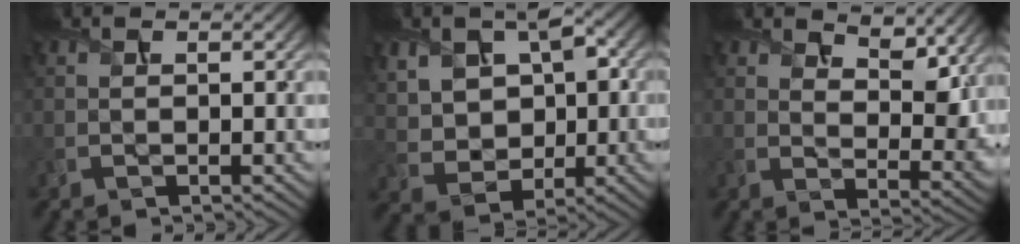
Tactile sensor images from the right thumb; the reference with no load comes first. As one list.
[{"total": 9.2, "force": [2.0, 7.0, 5.7], "torque": [-0.125, 0.008, 0.039]}, {"total": 6.8, "force": [4.8, 2.9, 3.7], "torque": [-0.070, -0.008, 0.076]}]